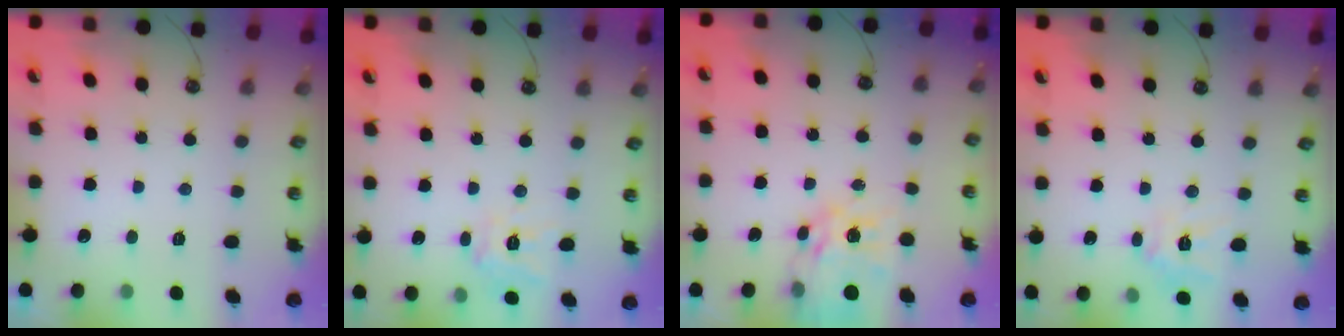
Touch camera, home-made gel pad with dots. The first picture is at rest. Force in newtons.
{"total": 10.3, "press": 10.2, "slide": 0.9}
{"total": 14.3, "press": 14.2, "slide": 1.4}
{"total": 11.0, "press": 10.9, "slide": 0.9}